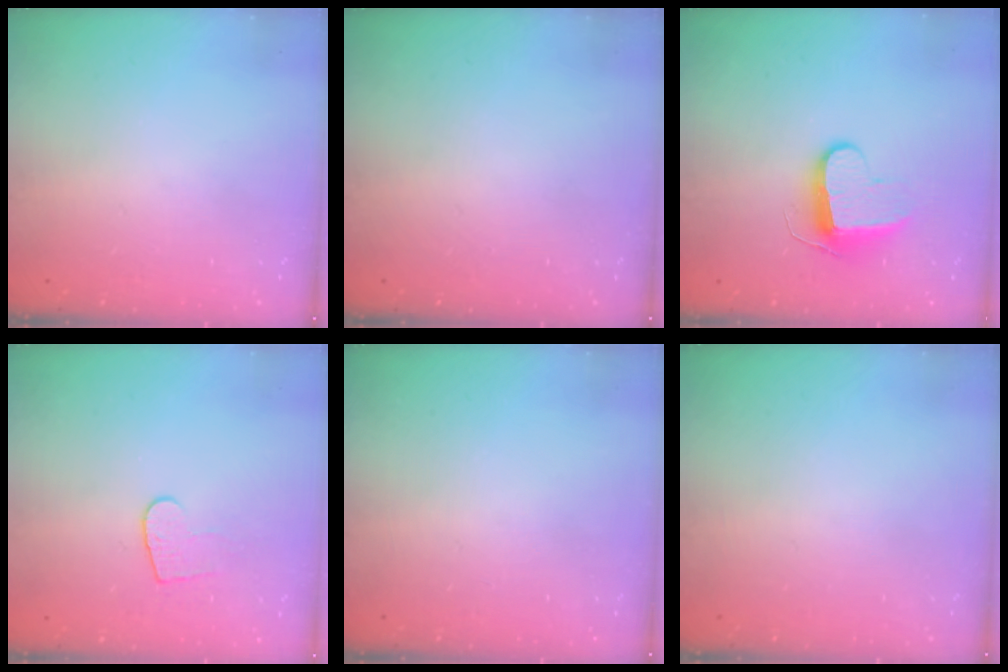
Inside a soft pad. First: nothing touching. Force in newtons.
{"total": 0.0}
{"total": 9.4, "press": 9.4, "slide": 0.5}
{"total": 6.7, "press": 6.7, "slide": 0.4}
{"total": 0.0}
{"total": 0.0}